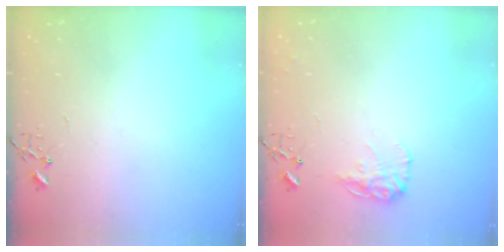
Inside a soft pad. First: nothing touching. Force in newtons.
{"total": 10.9, "press": 10.9, "slide": 0.4}